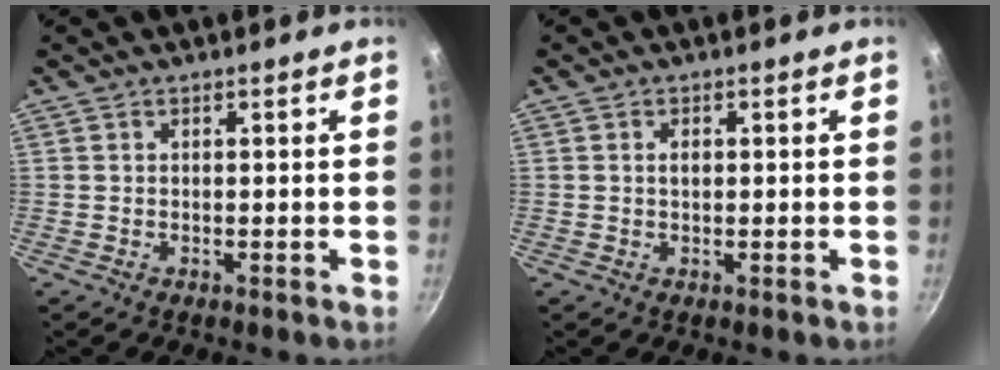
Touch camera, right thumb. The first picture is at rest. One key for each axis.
{"total": 1.3, "fx": 0.2, "fy": 0.8, "fz": 0.9, "tx": -0.013, "ty": 0.002, "tz": 0.003}